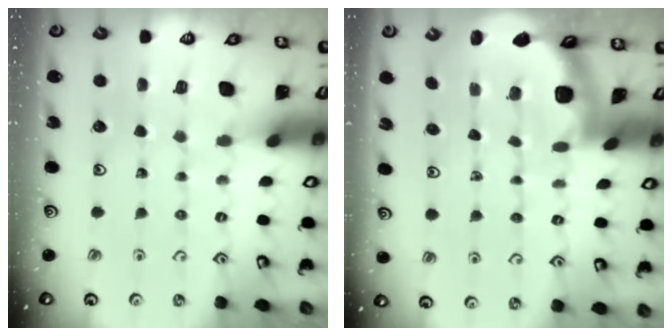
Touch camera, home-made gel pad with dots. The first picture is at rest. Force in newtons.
{"total": 1.6, "press": 1.6, "slide": 0.1}